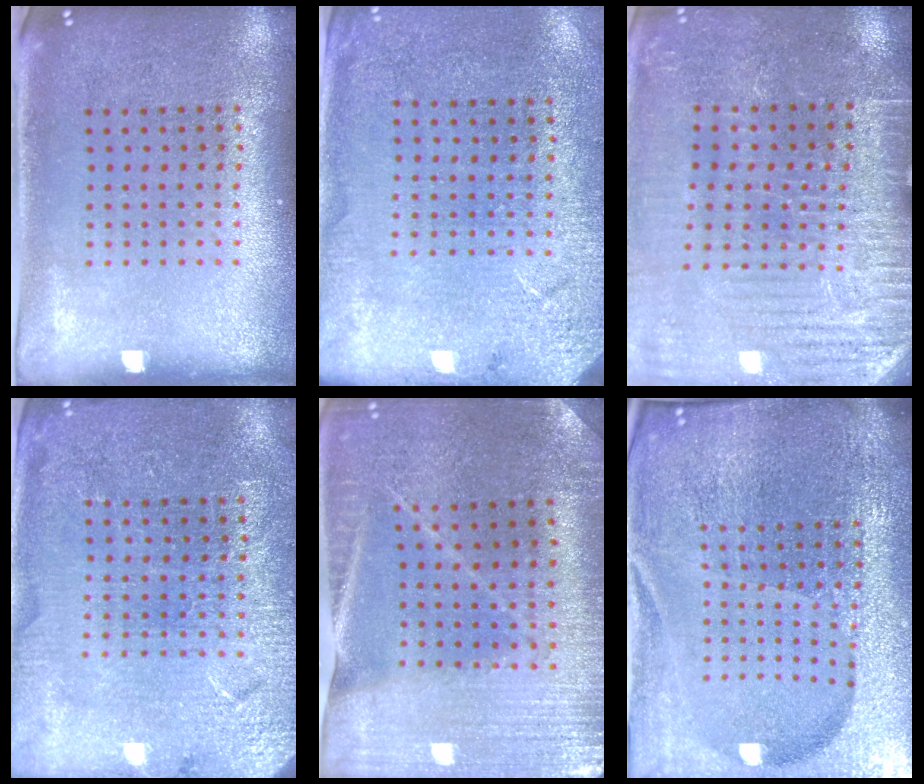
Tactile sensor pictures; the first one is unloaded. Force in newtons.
{"total": 2.6, "press": 2.5, "slide": 0.7}
{"total": 3.3, "press": 3.3, "slide": 0.1}
{"total": 3.3, "press": 3.2, "slide": 0.6}
{"total": 1.7, "press": 1.7, "slide": 0.1}
{"total": 6.4, "press": 5.6, "slide": 3.1}